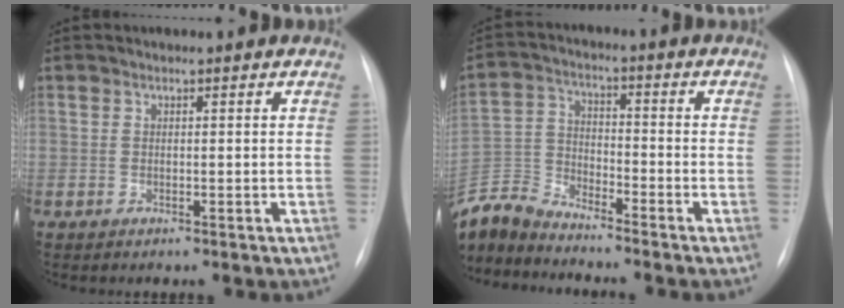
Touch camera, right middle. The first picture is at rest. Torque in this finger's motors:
{"motor_torque": [0.54, -0.67, 0.27, 0.03]}